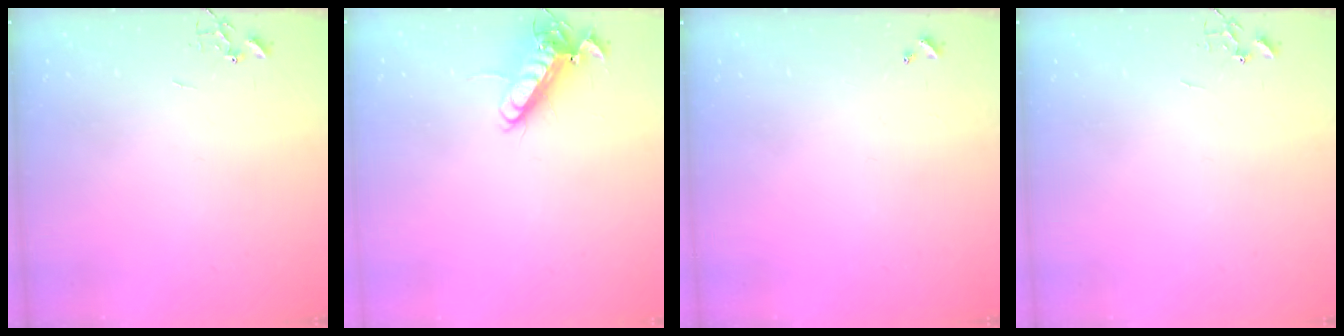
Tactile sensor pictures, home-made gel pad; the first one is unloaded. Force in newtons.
{"total": 12.6, "press": 12.4, "slide": 2.4}
{"total": 0.0}
{"total": 0.0}